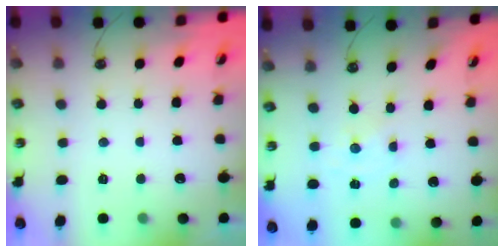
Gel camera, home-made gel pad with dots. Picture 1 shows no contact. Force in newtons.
{"total": 0.0}